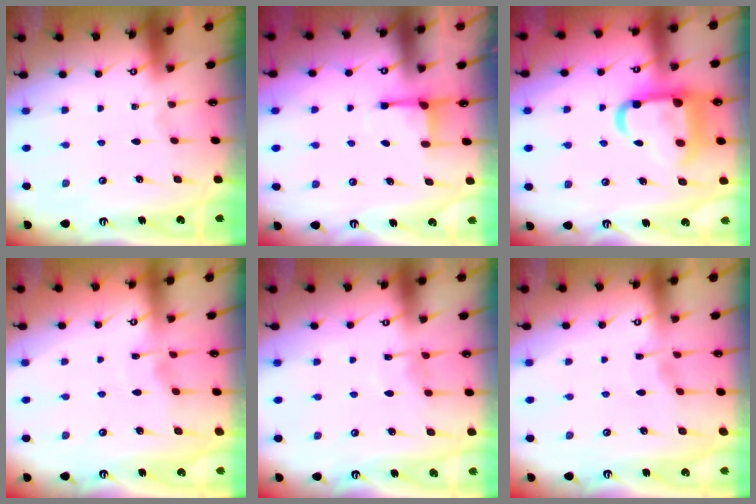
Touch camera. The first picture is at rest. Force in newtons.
{"total": 3.0, "press": 3.0, "slide": 0.4}
{"total": 15.1, "press": 15.0, "slide": 1.9}
{"total": 3.0, "press": 2.9, "slide": 0.4}
{"total": 7.0, "press": 7.0, "slide": 0.7}
{"total": 3.1, "press": 3.0, "slide": 0.5}